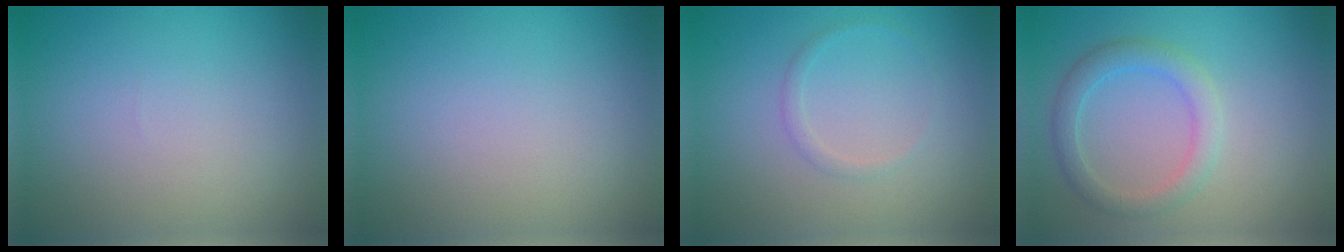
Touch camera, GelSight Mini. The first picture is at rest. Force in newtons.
{"total": 0.0}
{"total": 0.9, "press": 0.9, "slide": 0.0}
{"total": 2.8, "press": 2.8, "slide": 0.1}